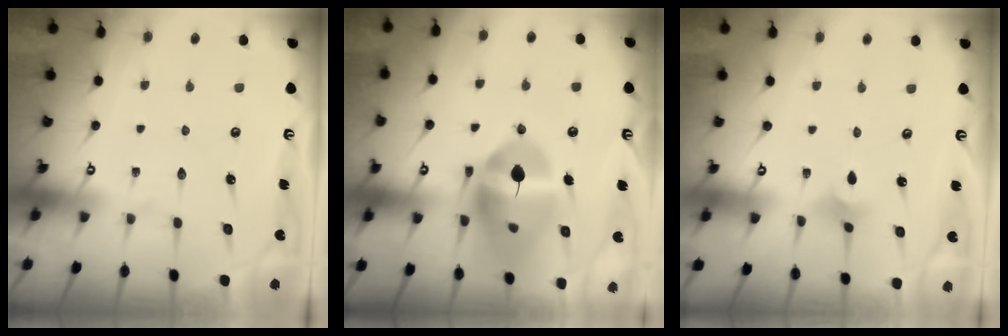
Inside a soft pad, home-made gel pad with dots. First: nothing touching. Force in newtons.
{"total": 17.6, "press": 17.5, "slide": 2.0}
{"total": 1.6, "press": 1.5, "slide": 0.4}